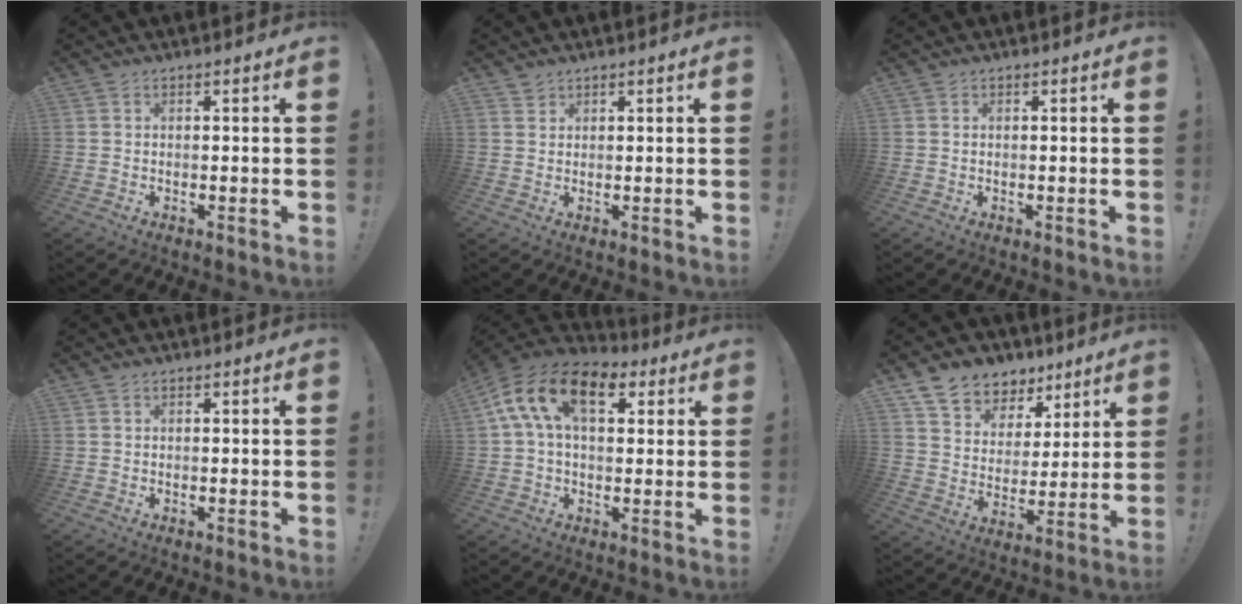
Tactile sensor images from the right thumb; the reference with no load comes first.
{"total": 1.6, "force": [1.5, 0.7, 0.2], "torque": [0.003, -0.010, 0.027]}
{"total": 0.0}
{"total": 0.0}
{"total": 16.9, "force": [5.8, 9.7, 12.5], "torque": [-0.217, -0.003, 0.101]}
{"total": 9.1, "force": [6.7, 5.9, 1.7], "torque": [-0.037, -0.053, 0.131]}